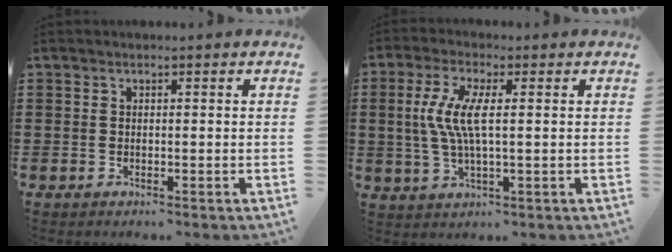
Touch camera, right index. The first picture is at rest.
{"total": 6.8, "force": [0.7, 1.8, 6.5], "torque": [-0.150, -0.008, 0.001]}